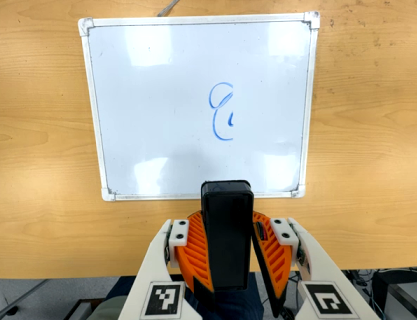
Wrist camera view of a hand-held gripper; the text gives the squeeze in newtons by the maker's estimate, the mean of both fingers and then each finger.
{"total": 9.8, "left": 9.4, "right": 10.3}